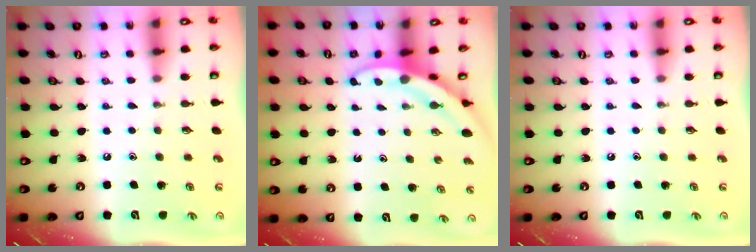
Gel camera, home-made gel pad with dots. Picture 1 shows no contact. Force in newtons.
{"total": 3.4, "press": 3.4, "slide": 0.2}
{"total": 0.0}